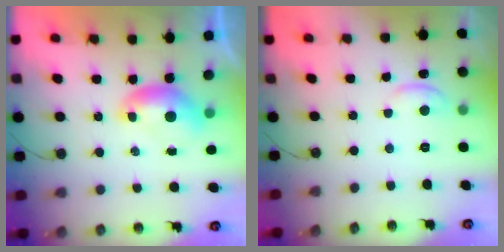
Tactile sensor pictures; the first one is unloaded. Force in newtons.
{"total": 0.9, "press": 0.8, "slide": 0.4}